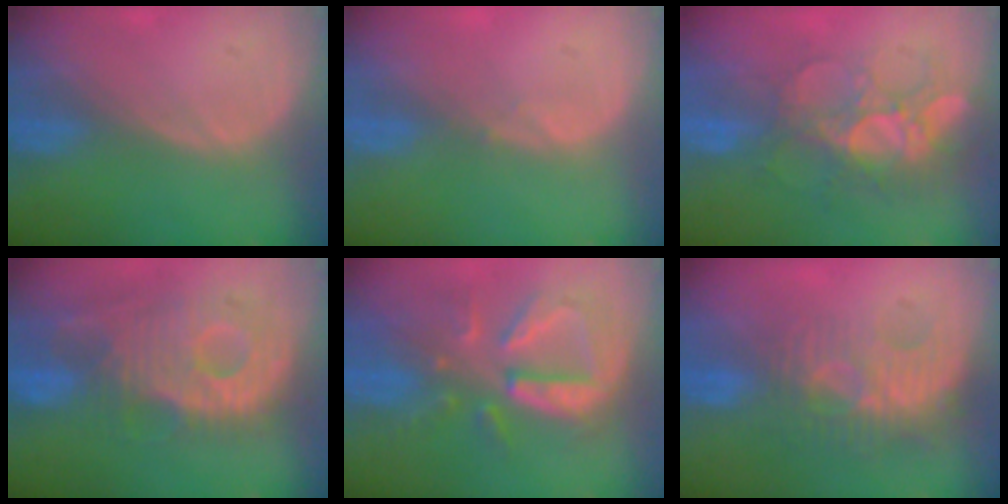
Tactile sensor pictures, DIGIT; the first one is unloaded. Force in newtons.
{"total": 0.5, "press": 0.5, "slide": 0.2}
{"total": 9.6, "press": 8.5, "slide": 4.4}
{"total": 11.8, "press": 10.6, "slide": 5.1}
{"total": 10.3, "press": 9.2, "slide": 4.6}
{"total": 9.8, "press": 8.5, "slide": 4.8}